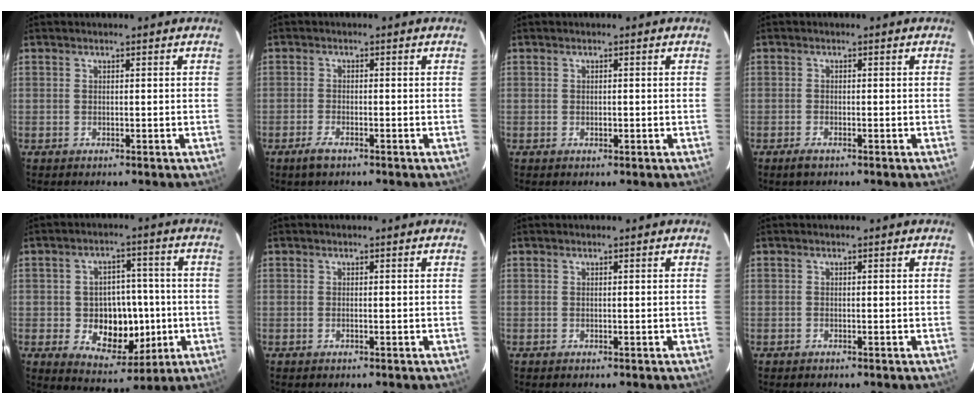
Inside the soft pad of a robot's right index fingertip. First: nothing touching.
{"total": 2.3, "force": [-1.7, 0.7, 1.5], "torque": [-0.035, -0.003, -0.029]}
{"total": 0.7, "force": [-0.2, 0.4, 0.5], "torque": [-0.011, 0.000, -0.002]}
{"total": 1.5, "force": [-1.1, 0.4, 0.9], "torque": [-0.023, -0.003, -0.018]}
{"total": 11.0, "force": [-1.8, 7.2, 8.1], "torque": [-0.123, 0.017, -0.014]}
{"total": 0.0}
{"total": 0.0}
{"total": 0.0}